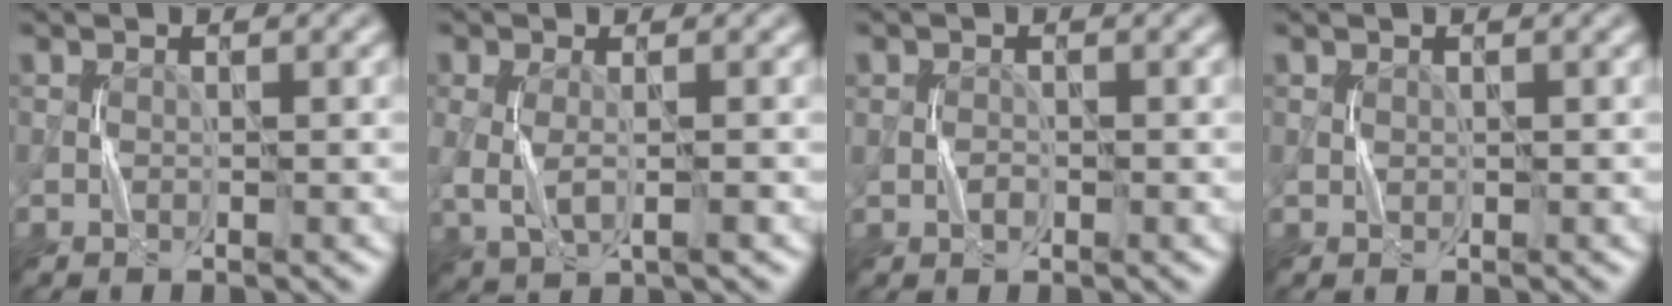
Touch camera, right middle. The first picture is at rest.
{"total": 2.6, "force": [0.1, 1.3, 2.3], "torque": [-0.058, -0.003, 0.001]}
{"total": 0.6, "force": [-0.1, 0.5, 0.2], "torque": [-0.001, 0.003, -0.003]}
{"total": 0.6, "force": [0.2, 0.5, 0.2], "torque": [-0.002, 0.001, 0.006]}